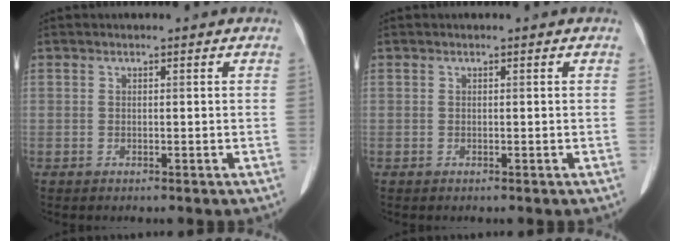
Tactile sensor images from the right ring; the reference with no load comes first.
{"total": 0.0}